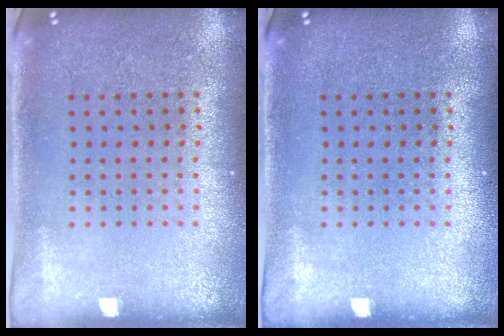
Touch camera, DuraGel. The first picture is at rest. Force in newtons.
{"total": 0.0}